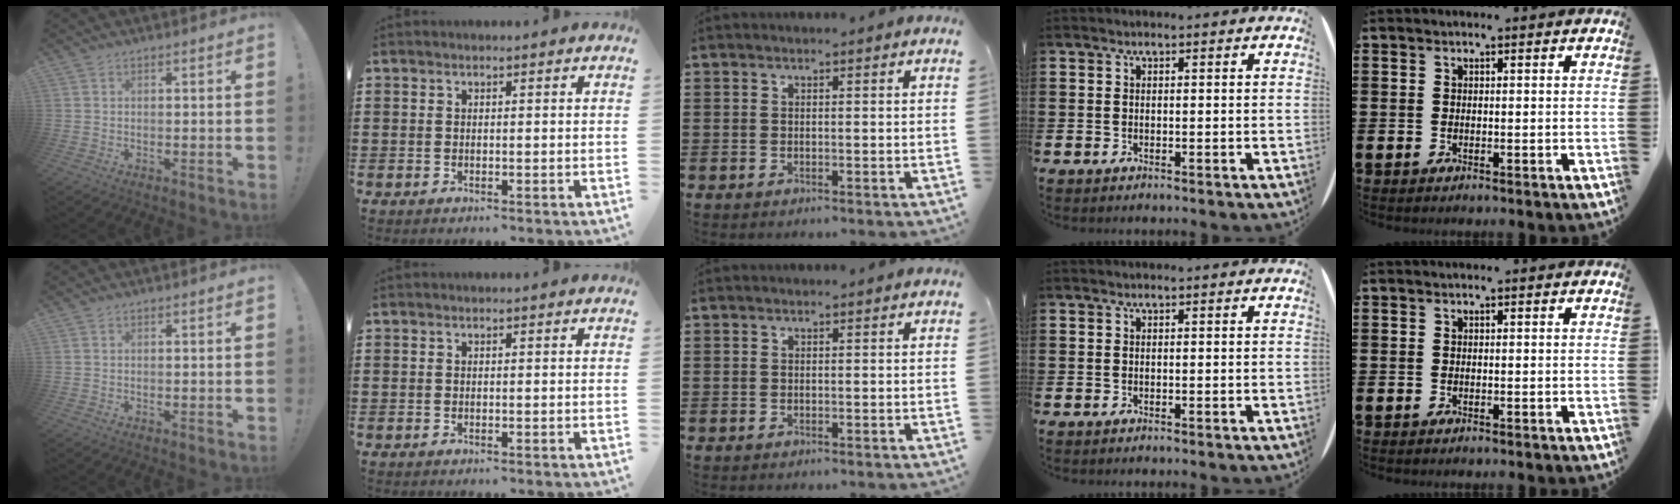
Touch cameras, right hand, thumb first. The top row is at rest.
{}